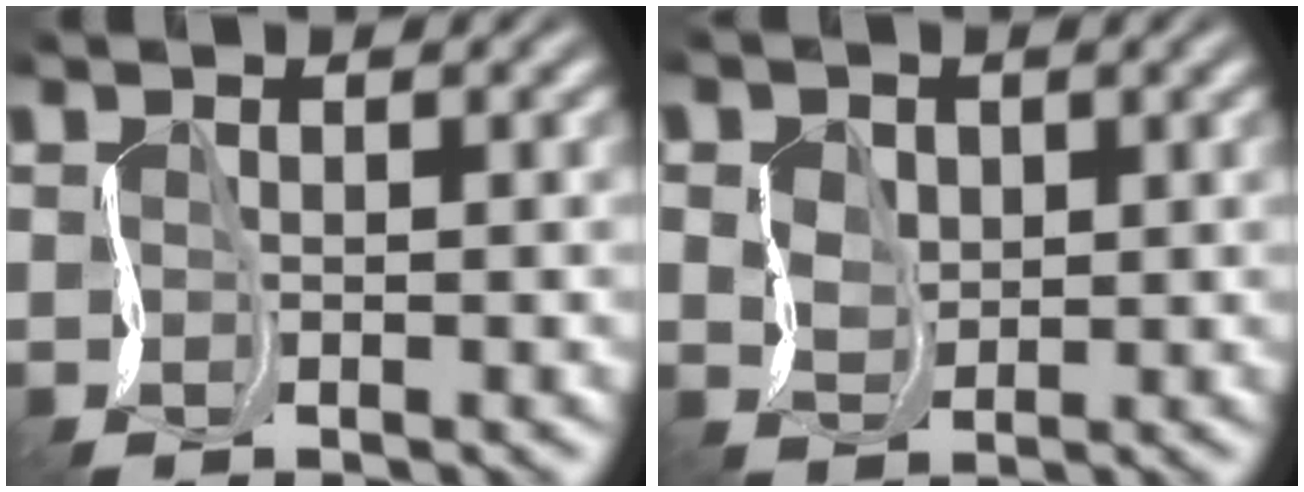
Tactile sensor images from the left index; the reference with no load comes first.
{"total": 1.4, "force": [-0.1, 1.3, 0.1], "torque": [-0.017, 0.000, 0.000]}